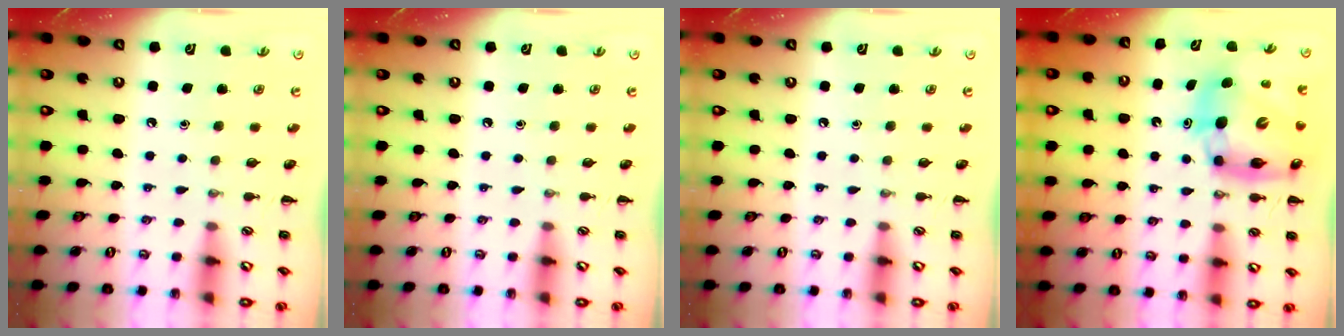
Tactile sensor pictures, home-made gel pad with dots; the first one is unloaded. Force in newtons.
{"total": 0.0}
{"total": 0.0}
{"total": 12.4, "press": 11.9, "slide": 3.5}